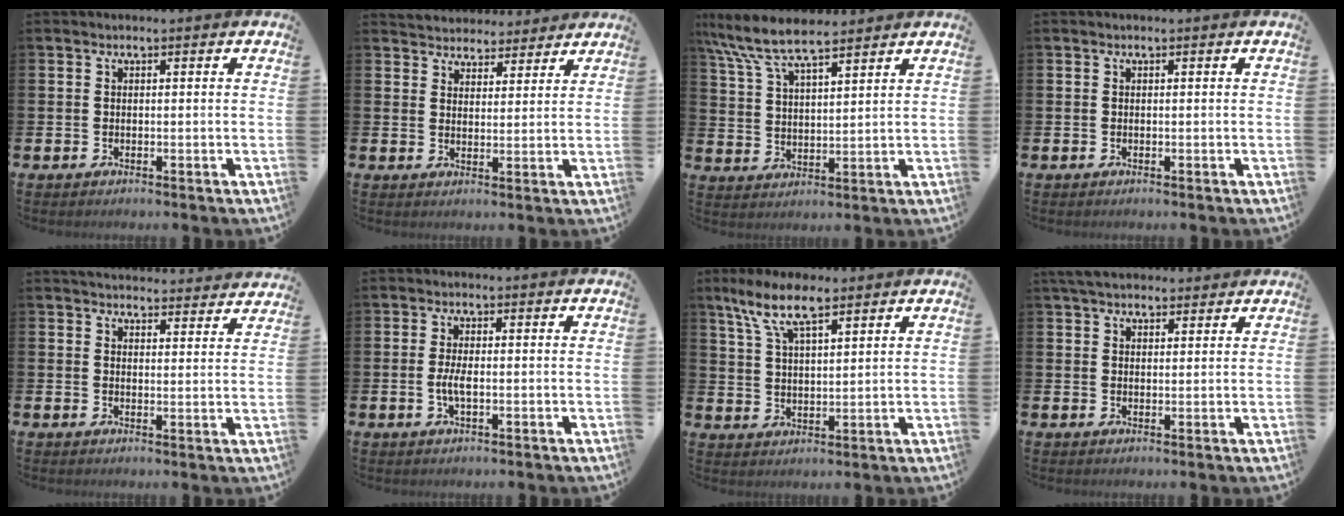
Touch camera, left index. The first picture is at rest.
{"total": 4.1, "force": [3.9, 1.1, -0.5], "torque": [-0.007, -0.023, 0.071]}
{"total": 8.7, "force": [7.7, 2.0, 3.7], "torque": [-0.105, -0.022, 0.139]}
{"total": 0.0}
{"total": 4.2, "force": [4.2, 0.6, 0.2], "torque": [-0.004, -0.026, 0.075]}
{"total": 2.6, "force": [-0.4, 0.9, 2.4], "torque": [-0.042, -0.002, -0.007]}
{"total": 8.4, "force": [6.2, 2.6, 5.0], "torque": [-0.105, -0.013, 0.111]}
{"total": 4.5, "force": [4.0, 1.6, 1.3], "torque": [-0.028, -0.012, 0.075]}